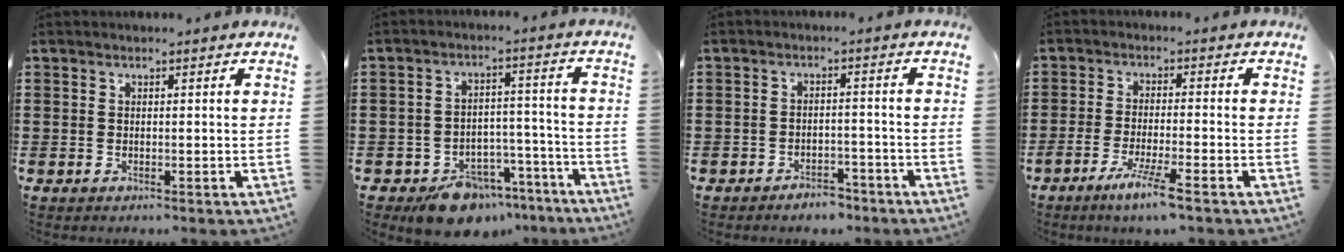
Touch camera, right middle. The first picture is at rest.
{"total": 7.9, "force": [-6.6, 3.5, 2.3], "torque": [-0.031, 0.036, -0.120]}
{"total": 2.9, "force": [-2.8, 0.7, 0.2], "torque": [-0.010, 0.004, -0.059]}
{"total": 5.5, "force": [-3.8, -0.1, 4.0], "torque": [-0.083, -0.013, -0.071]}